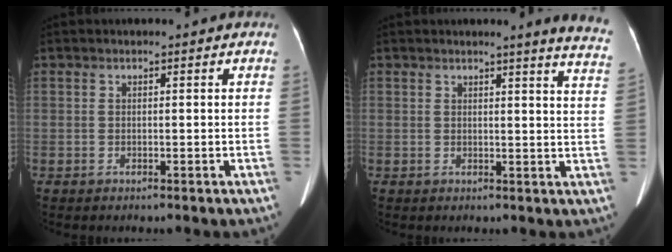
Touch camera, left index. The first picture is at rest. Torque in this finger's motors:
{"motor_torque": [0.42, -0.87, 0.02, 0.04]}